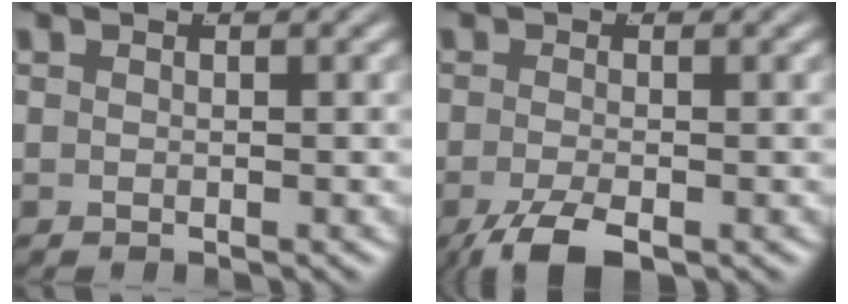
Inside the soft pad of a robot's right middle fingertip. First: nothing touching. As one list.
[{"total": 4.0, "force": [-2.9, 1.4, 2.3], "torque": [-0.057, -0.023, -0.038]}]